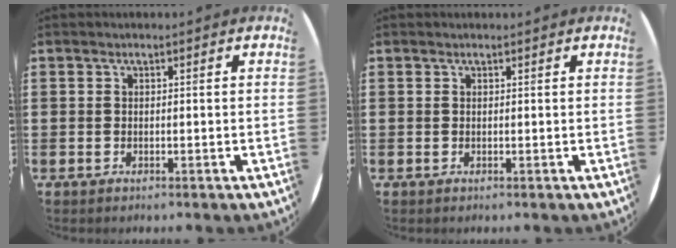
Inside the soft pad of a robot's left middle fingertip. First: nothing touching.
{"total": 0.0}